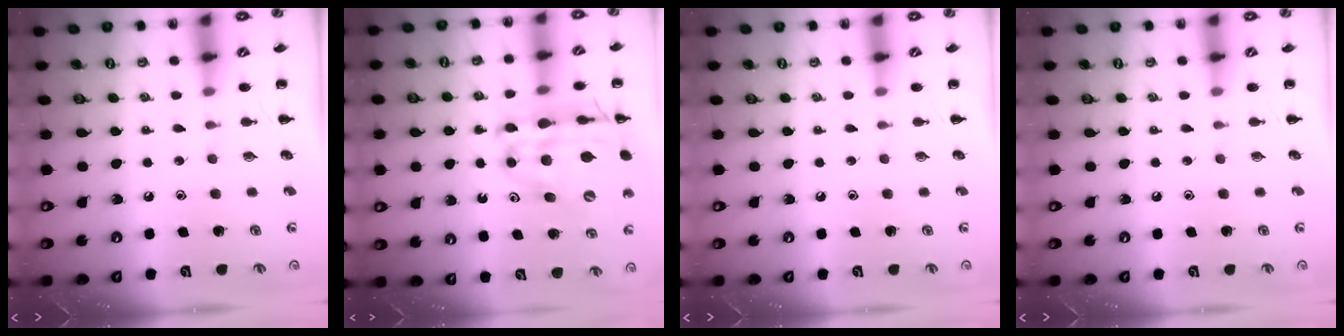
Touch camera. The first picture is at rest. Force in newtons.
{"total": 22.2, "press": 21.6, "slide": 5.1}
{"total": 0.0}
{"total": 0.0}